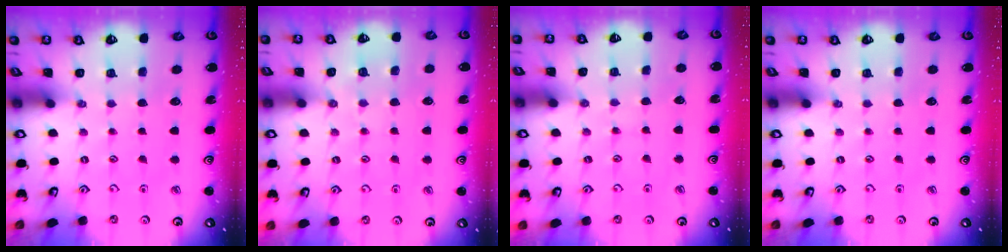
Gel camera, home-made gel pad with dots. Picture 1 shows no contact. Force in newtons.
{"total": 2.5, "press": 2.5, "slide": 0.4}
{"total": 4.4, "press": 4.4, "slide": 0.4}
{"total": 0.0}